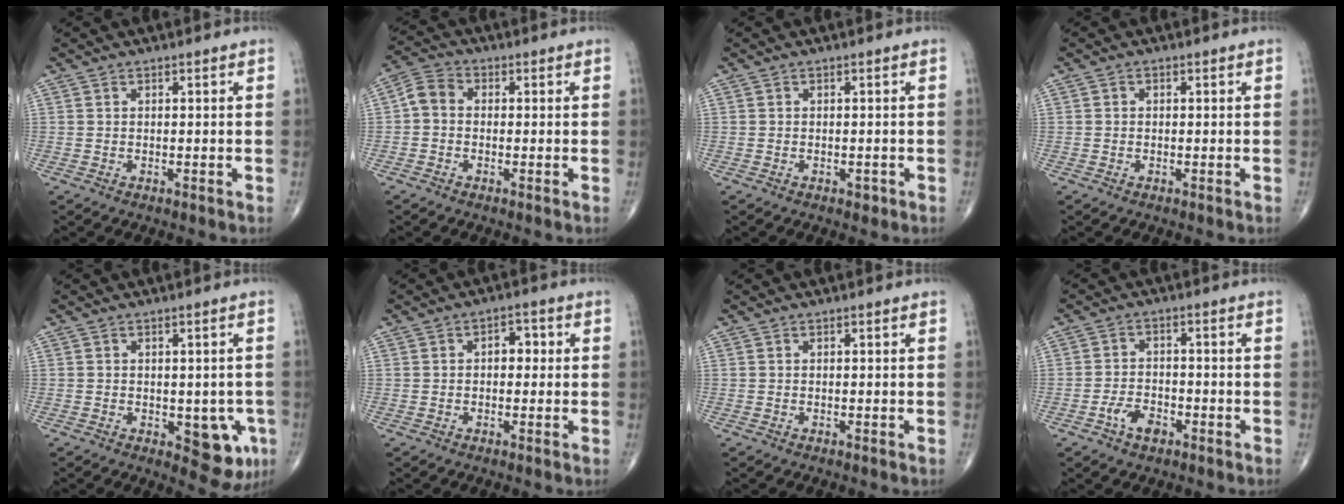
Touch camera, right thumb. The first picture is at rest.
{"total": 4.4, "force": [-0.3, 3.4, 2.8], "torque": [-0.043, 0.013, -0.021]}
{"total": 1.0, "force": [-0.5, 0.7, 0.6], "torque": [-0.005, 0.000, -0.007]}
{"total": 0.5, "force": [-0.1, 0.4, 0.2], "torque": [-0.001, 0.001, -0.005]}
{"total": 8.1, "force": [-2.3, 4.2, 6.5], "torque": [-0.038, -0.005, -0.021]}
{"total": 3.5, "force": [0.3, 2.3, 2.6], "torque": [-0.022, 0.010, -0.001]}
{"total": 0.0}
{"total": 4.8, "force": [-2.5, 2.8, 2.9], "torque": [-0.044, 0.018, -0.047]}